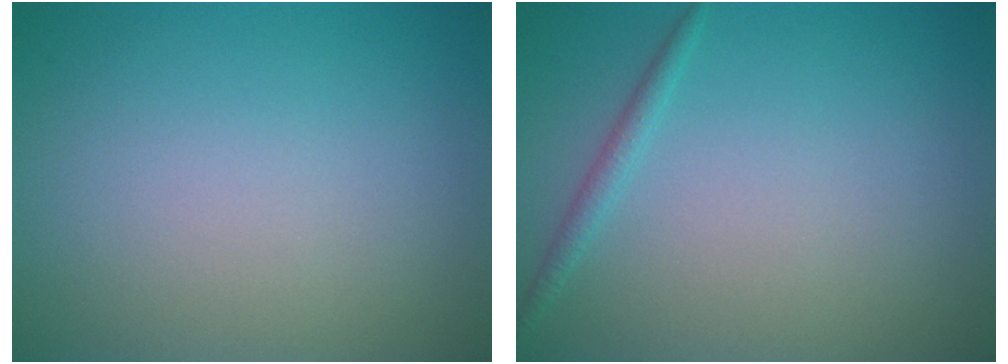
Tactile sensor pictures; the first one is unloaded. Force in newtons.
{"total": 1.2, "press": 1.2, "slide": 0.1}